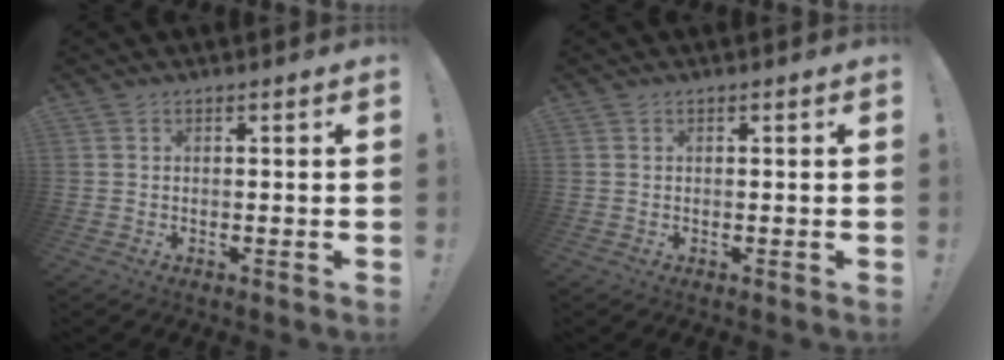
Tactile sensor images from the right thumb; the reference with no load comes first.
{"total": 0.0}